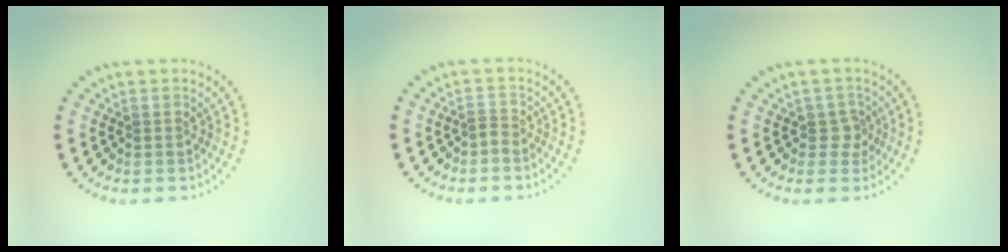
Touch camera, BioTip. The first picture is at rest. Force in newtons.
{"total": 0.7, "press": 0.4, "slide": 0.6}
{"total": 1.8, "press": 1.4, "slide": 1.1}